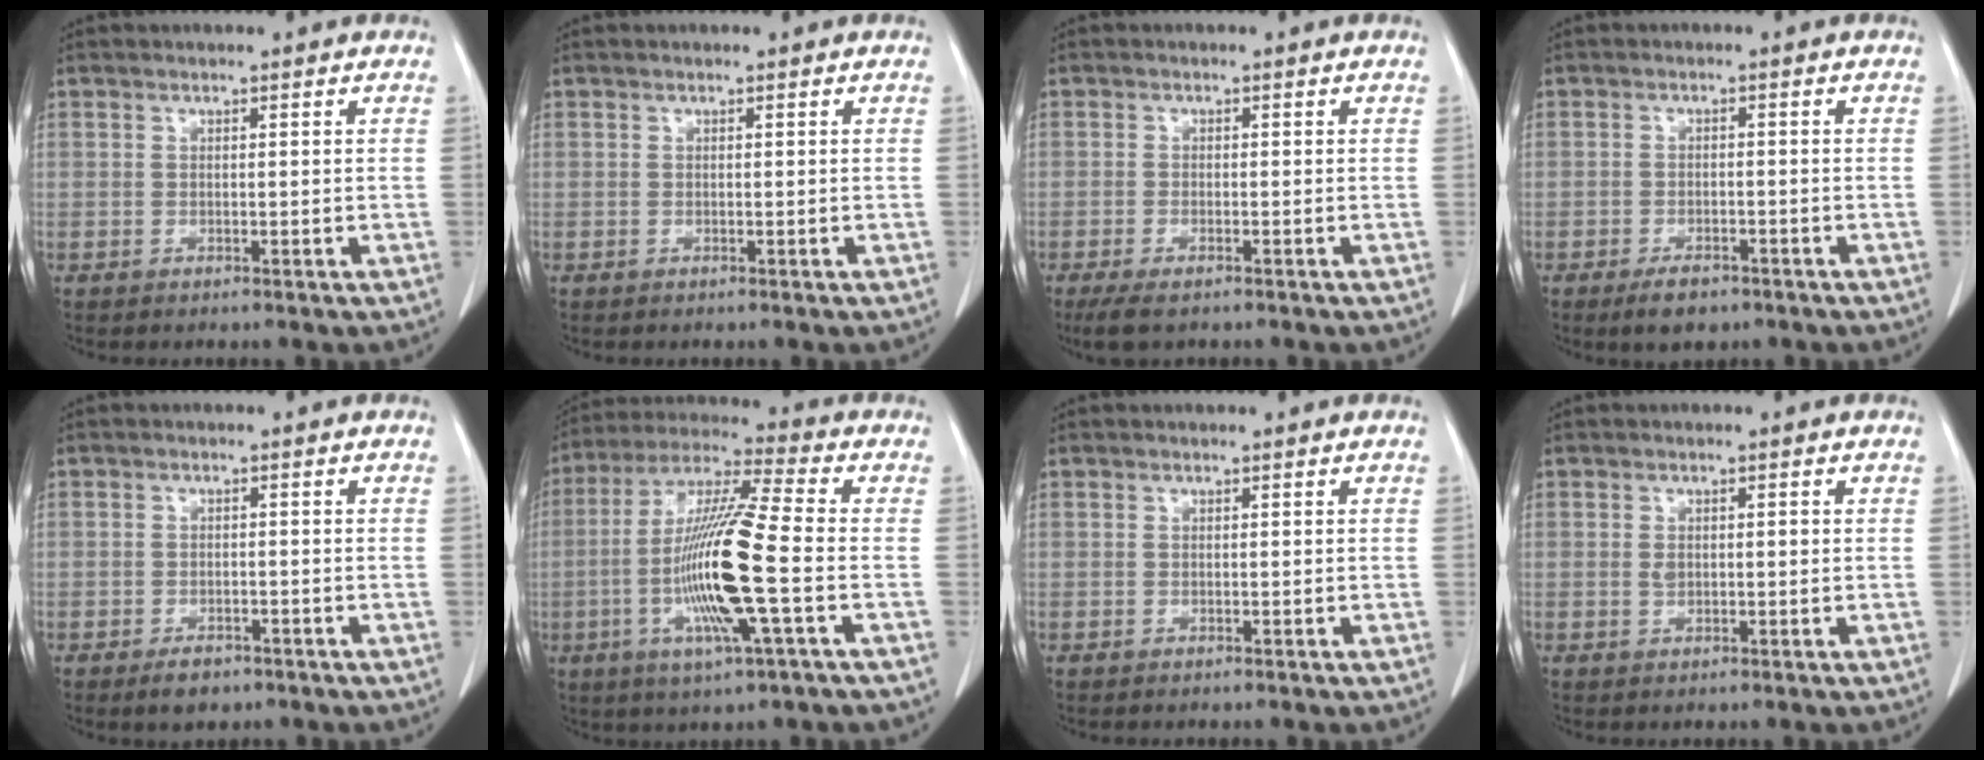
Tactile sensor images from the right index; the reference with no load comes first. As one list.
[{"total": 0.0}, {"total": 3.9, "force": [-2.7, 1.0, 2.6], "torque": [-0.049, -0.008, -0.040]}, {"total": 3.8, "force": [-2.7, 1.9, 2.1], "torque": [-0.037, -0.001, -0.036]}, {"total": 2.7, "force": [-1.9, 1.5, 1.2], "torque": [-0.019, 0.001, -0.022]}, {"total": 16.2, "force": [-3.3, 0.3, 15.8], "torque": [-0.320, -0.010, -0.070]}, {"total": 0.0}, {"total": 1.8, "force": [0.1, 1.0, 1.5], "torque": [-0.030, 0.007, 0.006]}]